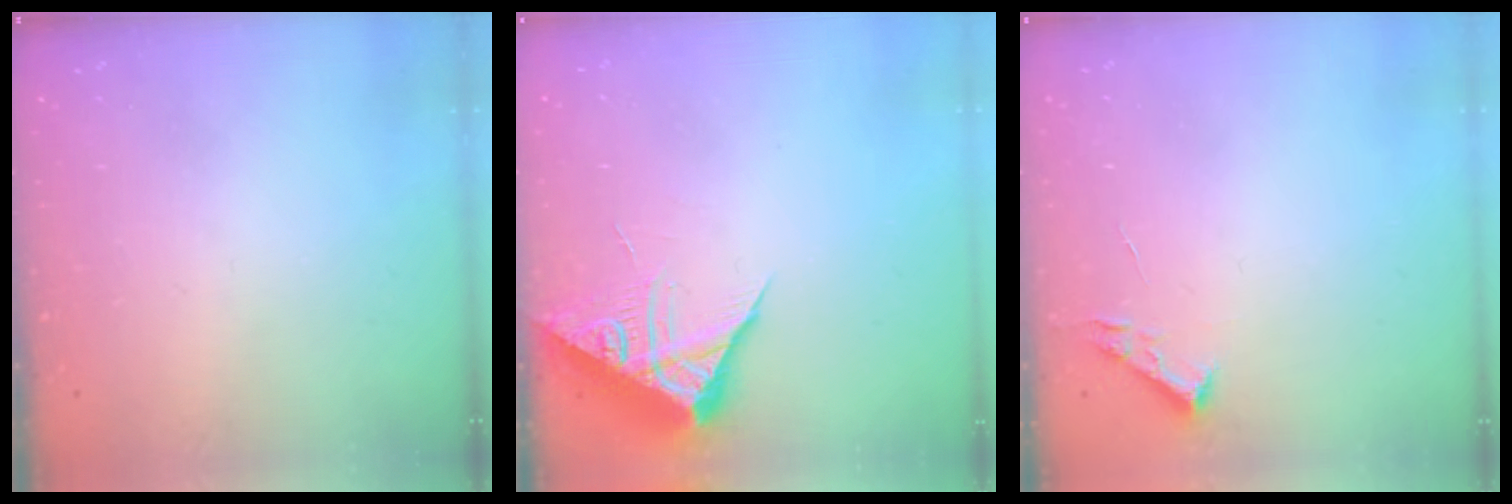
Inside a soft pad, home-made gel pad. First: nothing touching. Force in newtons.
{"total": 8.2, "press": 8.2, "slide": 0.7}
{"total": 2.7, "press": 2.7, "slide": 0.4}